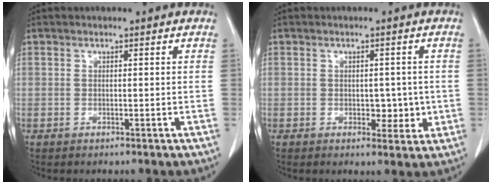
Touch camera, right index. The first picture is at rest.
{"total": 3.7, "force": [-0.4, 2.4, 2.8], "torque": [-0.025, 0.002, 0.003]}